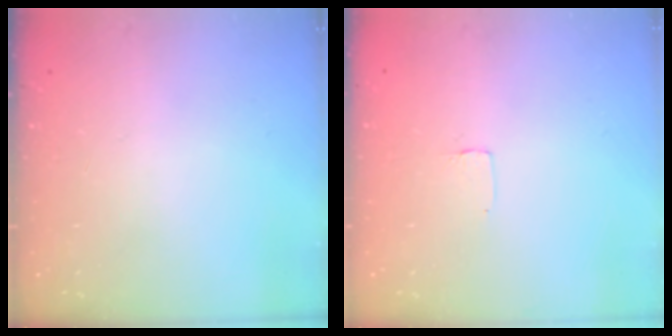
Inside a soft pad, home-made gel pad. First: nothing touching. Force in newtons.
{"total": 2.6, "press": 2.6, "slide": 0.2}